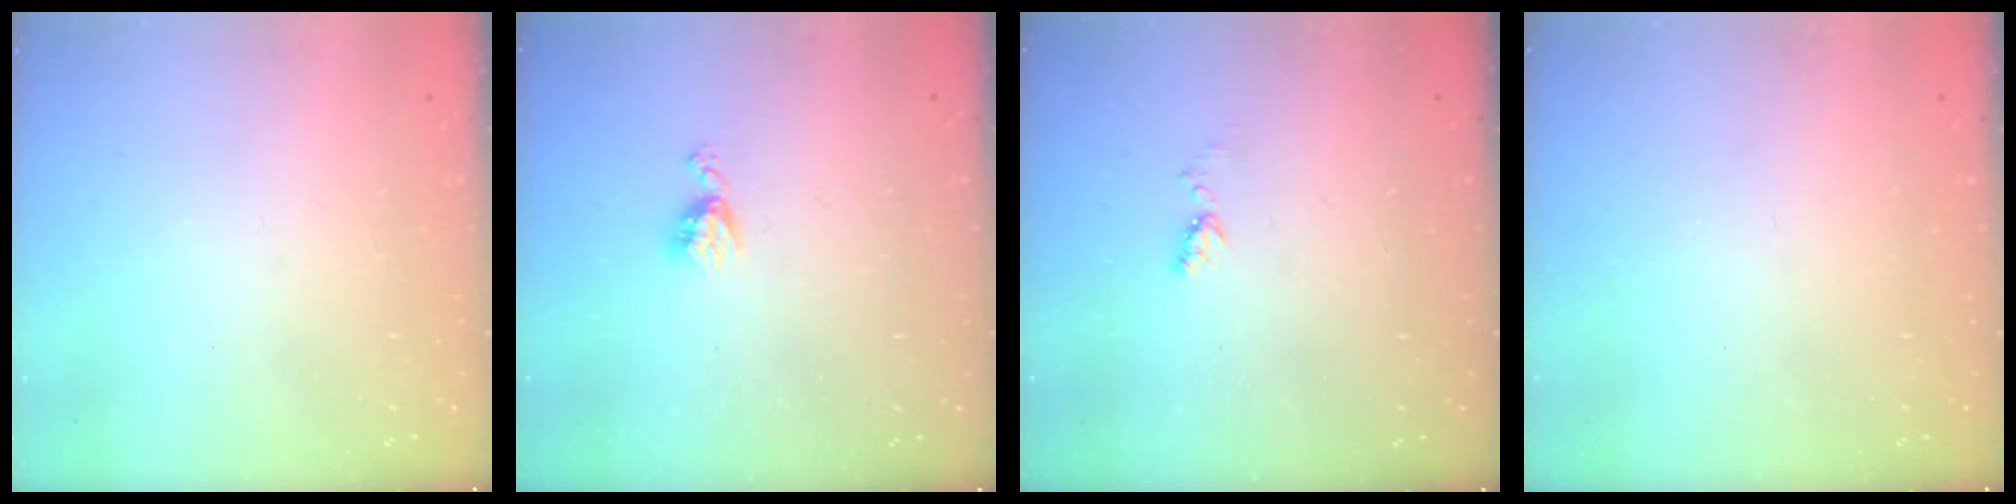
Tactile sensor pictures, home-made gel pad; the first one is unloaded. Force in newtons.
{"total": 5.5, "press": 5.5, "slide": 0.7}
{"total": 4.9, "press": 4.8, "slide": 0.8}
{"total": 0.0}